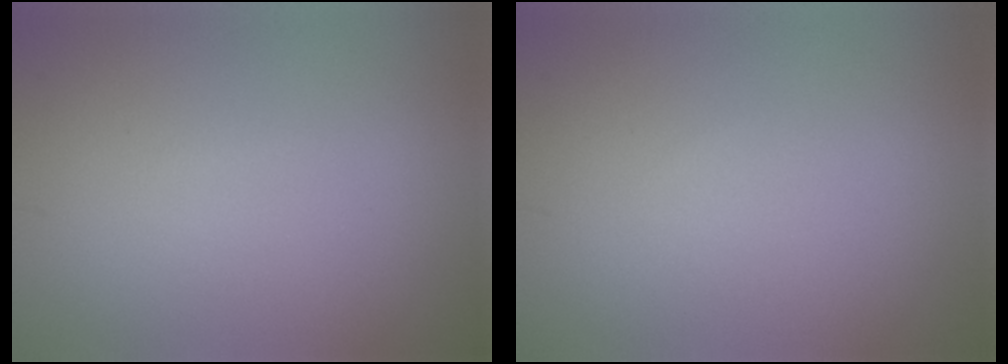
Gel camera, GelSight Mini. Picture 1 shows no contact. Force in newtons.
{"total": 0.0}